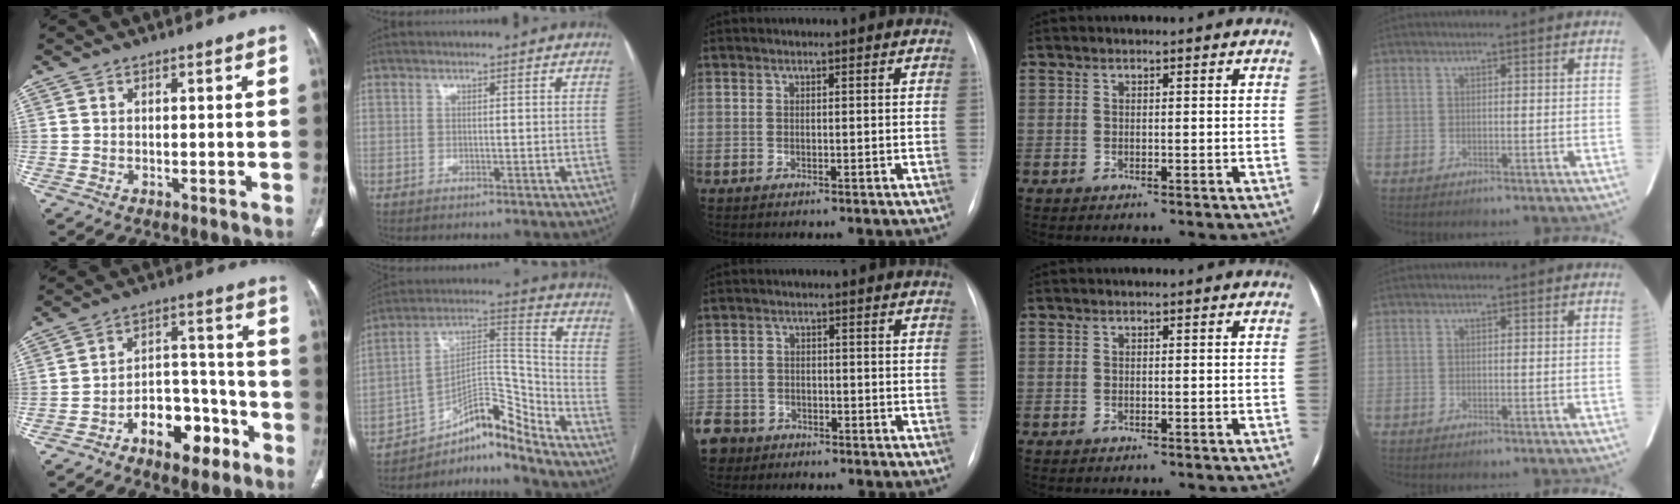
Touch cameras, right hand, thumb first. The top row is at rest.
{"thumb": {"total": 11.9, "force": [-6.7, 6.5, 7.3], "torque": [-0.082, 0.065, -0.104]}, "index": {"total": 10.2, "force": [-9.3, 1.4, 4.1], "torque": [-0.061, 0.064, -0.153]}, "middle": {"total": 8.3, "force": [-5.6, 6.1, 1.4], "torque": [-0.059, -0.004, -0.098]}}